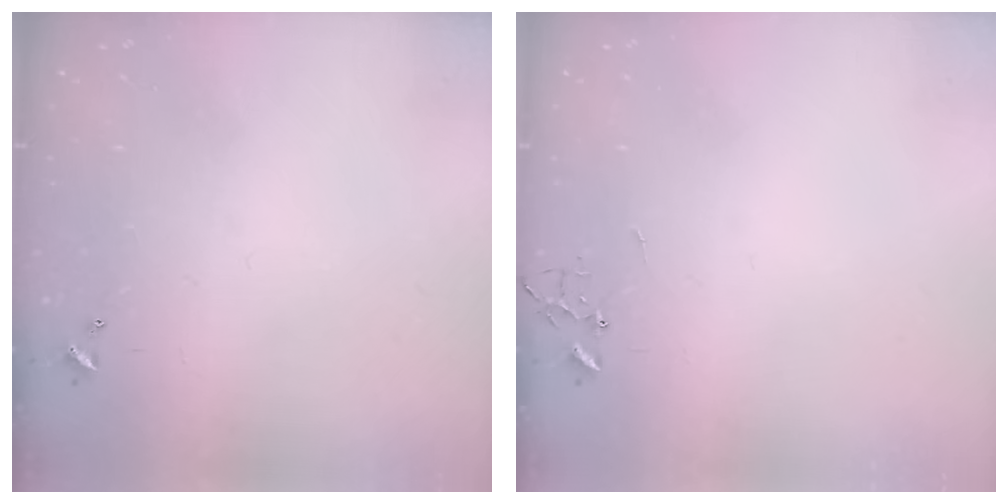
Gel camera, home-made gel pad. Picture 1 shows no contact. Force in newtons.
{"total": 0.0}